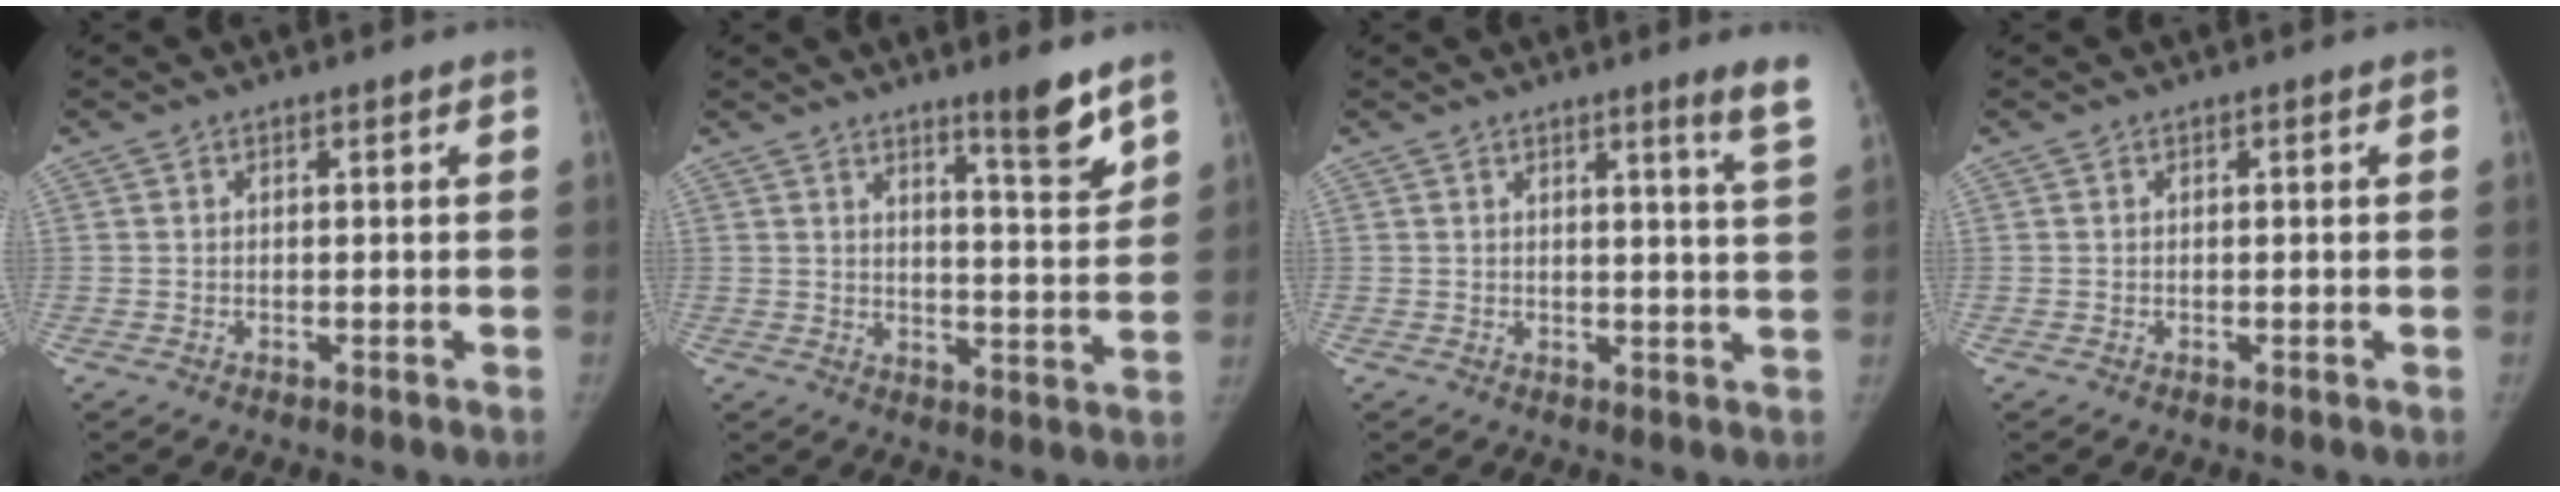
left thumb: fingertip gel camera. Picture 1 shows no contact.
{"total": 7.7, "force": [5.6, 0.6, 5.2], "torque": [-0.061, -0.050, 0.085]}
{"total": 5.2, "force": [3.5, -0.9, 3.8], "torque": [-0.051, -0.032, 0.040]}
{"total": 0.0}